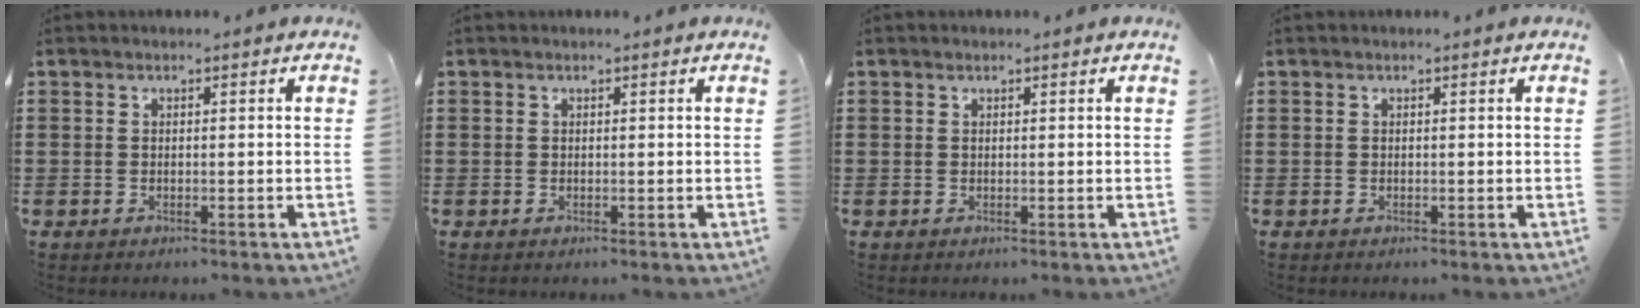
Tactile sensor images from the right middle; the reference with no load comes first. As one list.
[{"total": 0.0}, {"total": 0.0}, {"total": 0.0}]